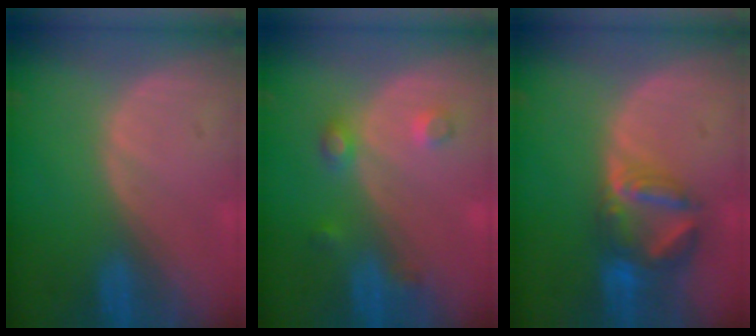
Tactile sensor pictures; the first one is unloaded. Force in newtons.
{"total": 3.5, "press": 3.4, "slide": 1.0}
{"total": 6.9, "press": 6.3, "slide": 2.9}